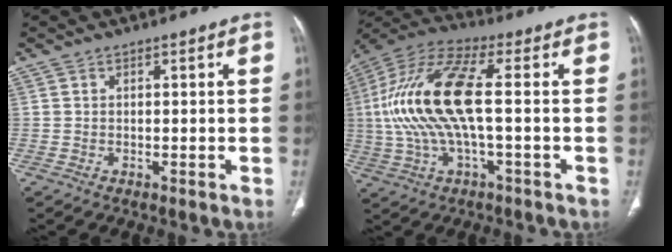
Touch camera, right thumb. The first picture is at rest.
{"total": 17.8, "force": [0.2, 5.7, 16.9], "torque": [-0.376, 0.030, 0.001]}